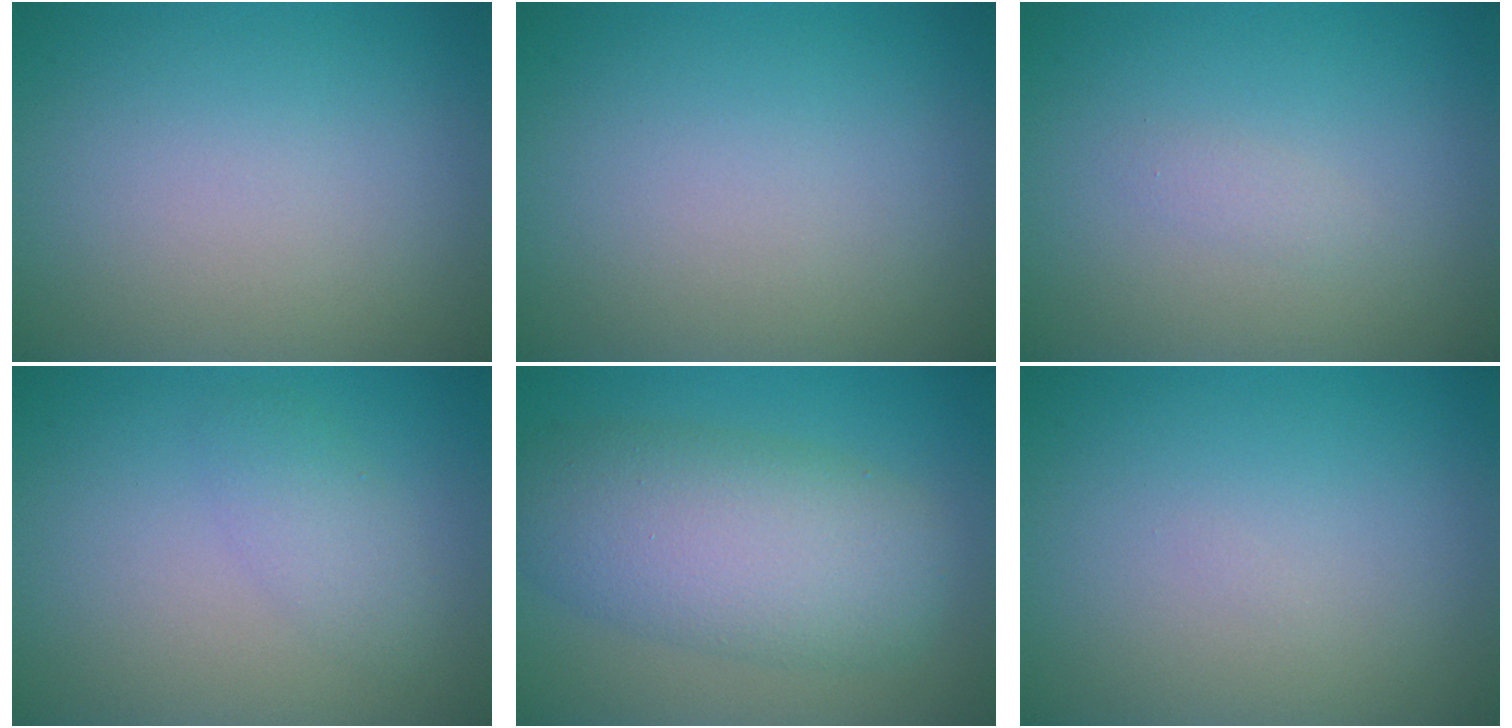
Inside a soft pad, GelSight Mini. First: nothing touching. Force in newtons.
{"total": 0.0}
{"total": 0.7, "press": 0.7, "slide": 0.0}
{"total": 2.1, "press": 2.1, "slide": 0.1}
{"total": 8.0, "press": 8.0, "slide": 0.2}
{"total": 0.0}